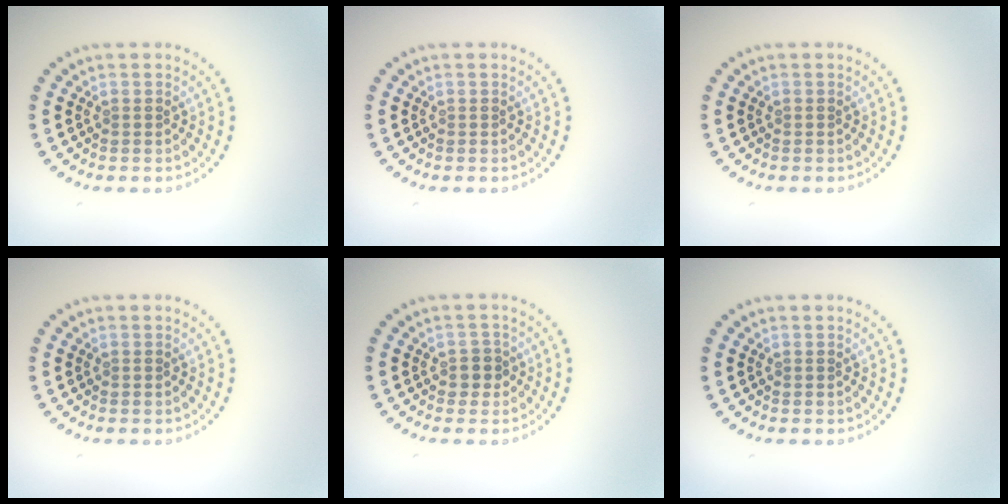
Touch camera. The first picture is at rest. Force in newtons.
{"total": 0.0}
{"total": 0.0}
{"total": 0.0}
{"total": 1.4, "press": 1.3, "slide": 0.7}
{"total": 0.0}